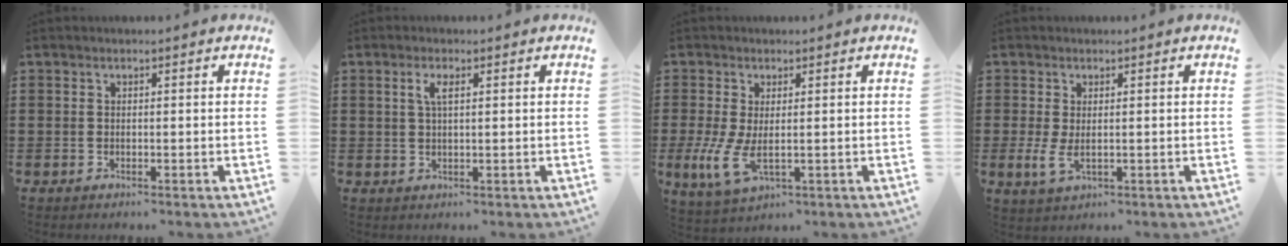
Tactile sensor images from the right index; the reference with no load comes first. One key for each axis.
{"total": 2.4, "fx": 0.8, "fy": 0.7, "fz": 2.1, "tx": -0.044, "ty": 0.005, "tz": 0.012}
{"total": 4.9, "fx": 1.1, "fy": 1.0, "fz": 4.7, "tx": -0.111, "ty": -0.022, "tz": 0.021}
{"total": 2.2, "fx": 1.3, "fy": -0.1, "fz": 1.8, "tx": -0.042, "ty": -0.010, "tz": 0.024}